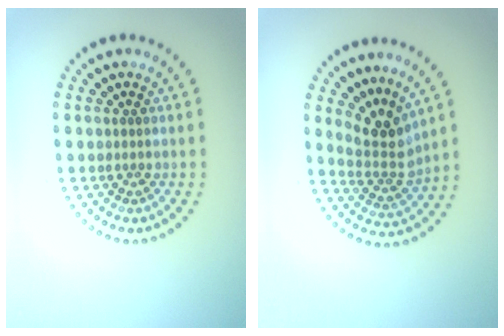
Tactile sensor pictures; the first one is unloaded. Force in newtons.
{"total": 3.5, "press": 2.4, "slide": 2.5}